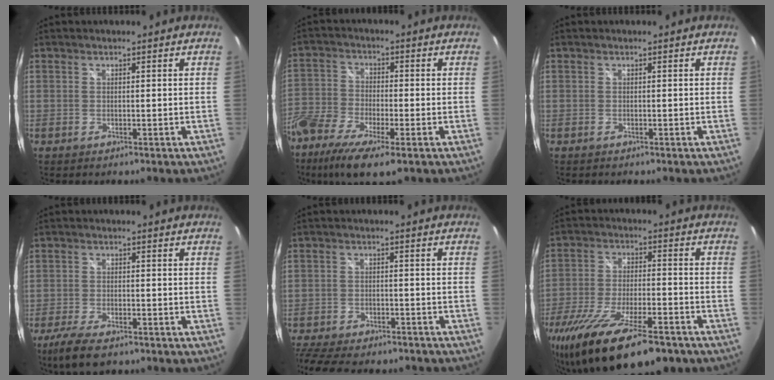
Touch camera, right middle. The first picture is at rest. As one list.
[{"total": 11.9, "force": [-7.2, 4.1, 8.5], "torque": [-0.195, -0.028, -0.155]}, {"total": 0.0}, {"total": 7.5, "force": [-5.5, 2.3, 4.6], "torque": [-0.118, -0.026, -0.100]}, {"total": 13.7, "force": [-11.4, 5.0, 5.5], "torque": [-0.146, -0.008, -0.180]}, {"total": 20.8, "force": [-14.9, 5.8, 13.3], "torque": [-0.259, -0.059, -0.244]}]